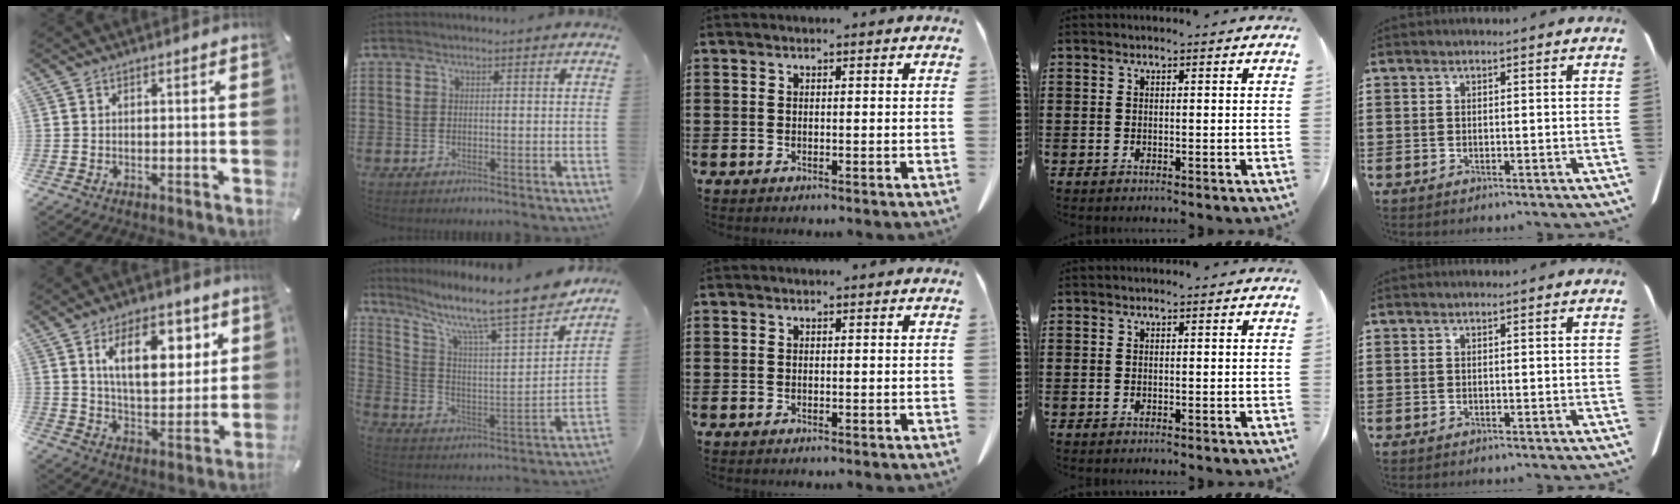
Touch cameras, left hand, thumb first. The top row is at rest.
{"thumb": {"total": 15.2, "force": [6.8, 8.2, 10.8], "torque": [-0.166, -0.008, 0.114]}, "index": {"total": 11.3, "force": [9.1, 1.4, 6.6], "torque": [-0.141, -0.071, 0.142]}}